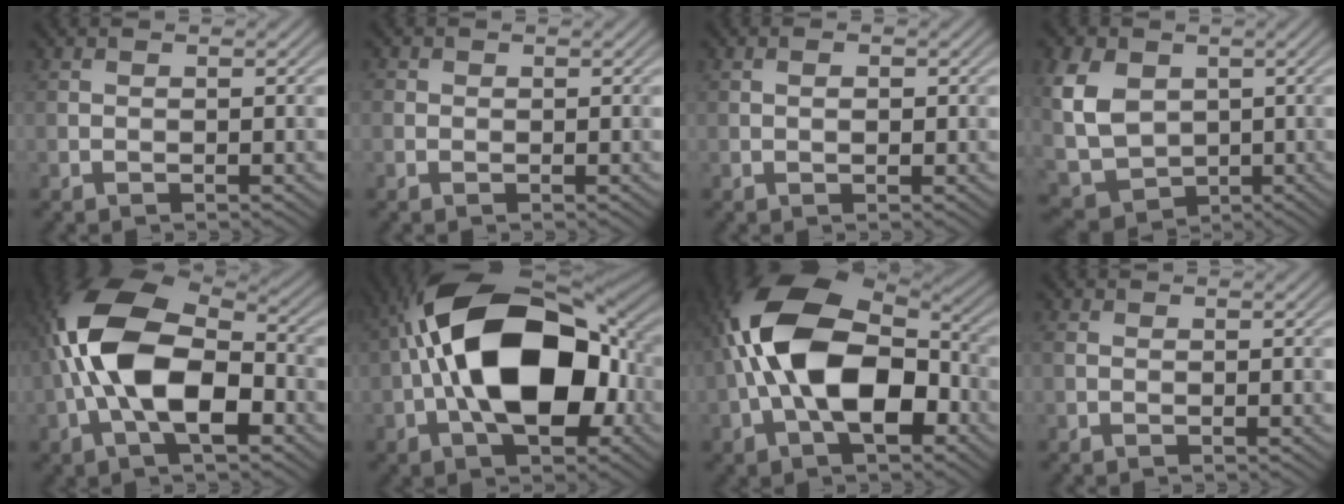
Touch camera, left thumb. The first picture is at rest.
{"total": 0.7, "force": [0.0, 0.7, 0.1], "torque": [0.001, -0.004, -0.003]}
{"total": 1.1, "force": [0.1, 0.6, 1.0], "torque": [-0.008, -0.005, 0.004]}
{"total": 9.3, "force": [1.4, 7.2, 5.7], "torque": [-0.160, -0.002, 0.025]}
{"total": 15.2, "force": [-2.3, 8.1, 12.6], "torque": [-0.253, 0.011, -0.066]}
{"total": 17.3, "force": [-1.0, 9.7, 14.3], "torque": [-0.244, 0.030, -0.034]}
{"total": 16.4, "force": [-1.9, 9.5, 13.3], "torque": [-0.247, 0.024, -0.056]}
{"total": 0.7, "force": [-0.3, 0.4, 0.5], "torque": [-0.017, 0.000, -0.009]}